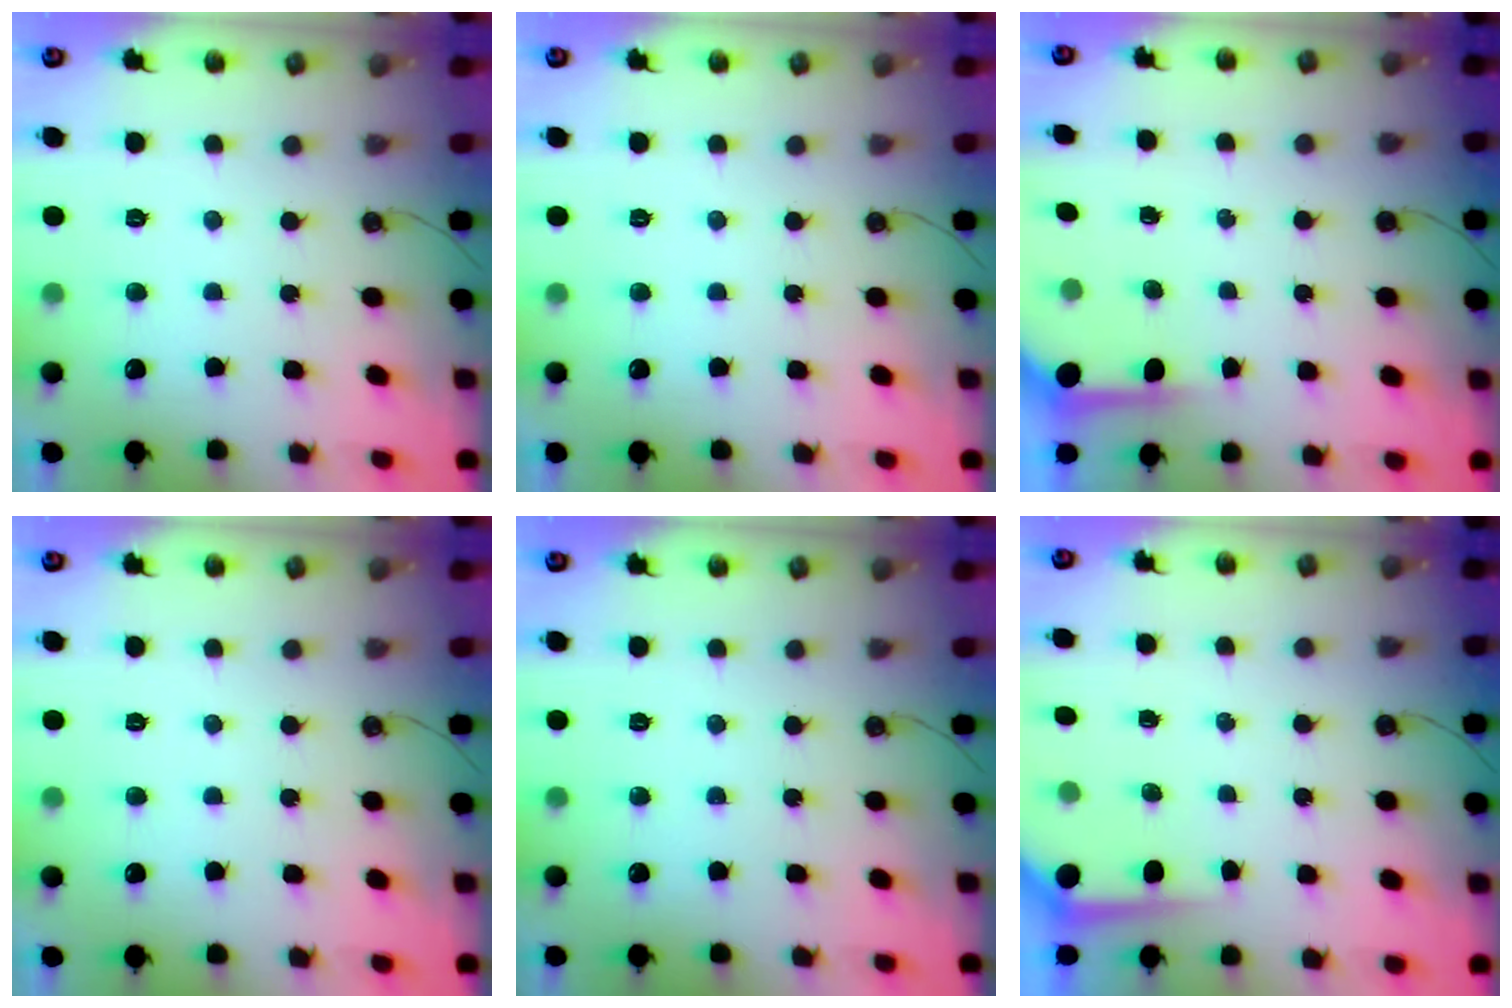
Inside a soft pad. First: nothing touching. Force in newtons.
{"total": 0.0}
{"total": 3.8, "press": 3.8, "slide": 0.4}
{"total": 0.0}
{"total": 0.0}
{"total": 3.7, "press": 3.6, "slide": 0.3}